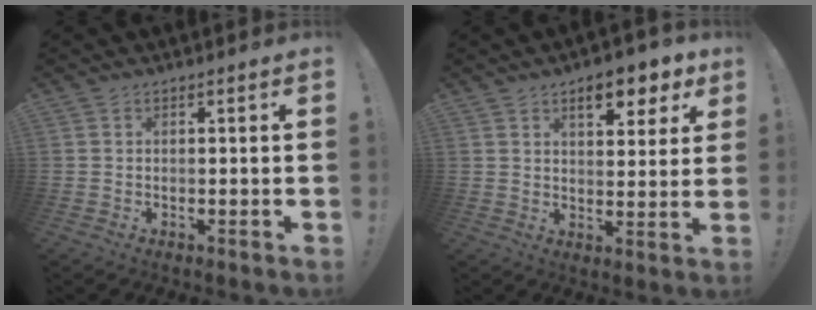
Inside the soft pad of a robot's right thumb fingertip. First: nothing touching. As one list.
[{"total": 9.2, "force": [5.4, 3.8, 6.5], "torque": [-0.074, -0.031, 0.088]}]